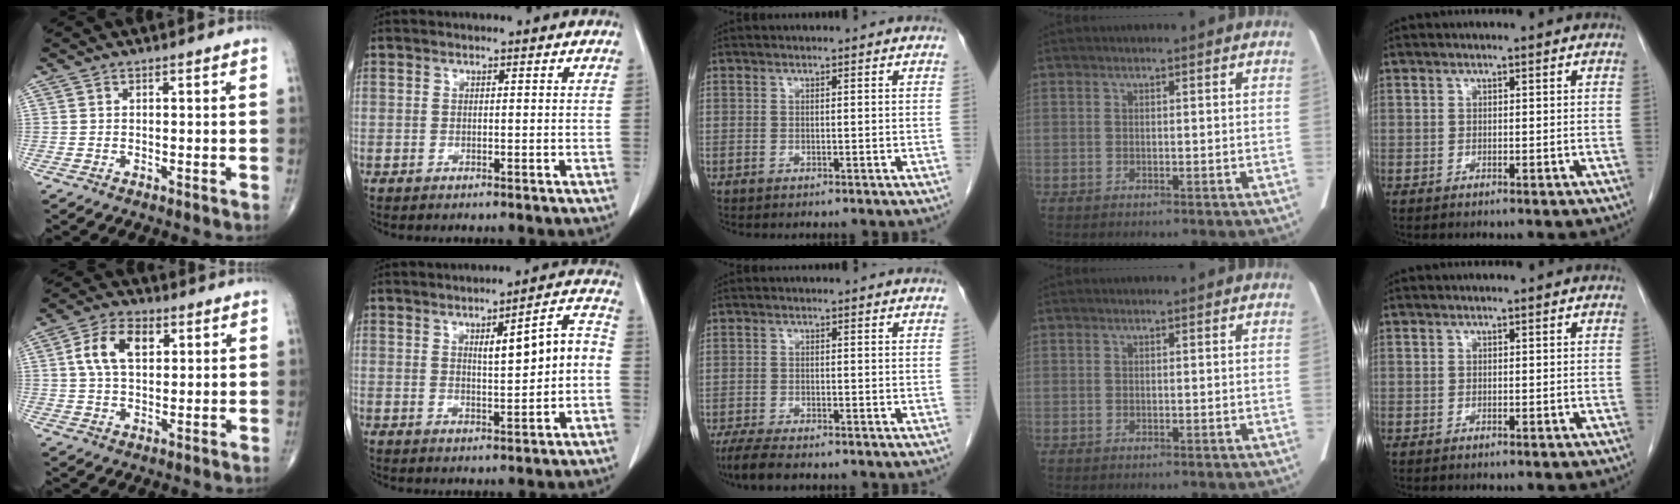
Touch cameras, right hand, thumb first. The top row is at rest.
{"thumb": {"total": 8.7, "force": [2.4, 5.2, 6.5], "torque": [-0.113, 0.007, 0.042]}, "index": {"total": 7.3, "force": [0.2, 1.3, 7.2], "torque": [-0.103, 0.025, 0.007]}, "middle": {"total": 5.1, "force": [-4.0, 1.1, 2.9], "torque": [-0.058, -0.015, -0.065]}}